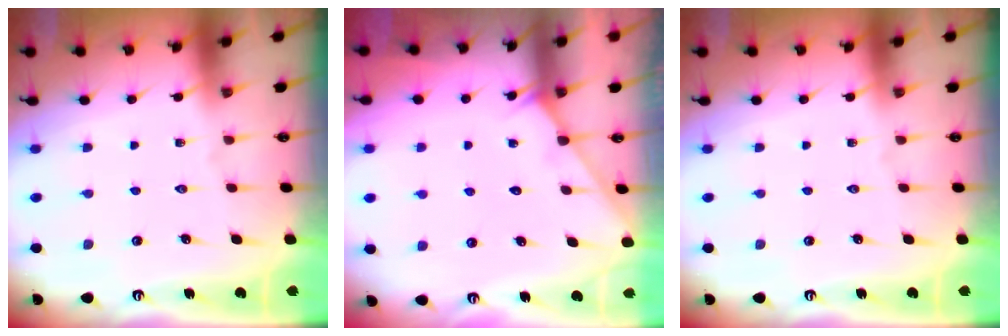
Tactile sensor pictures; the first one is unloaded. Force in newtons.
{"total": 2.7, "press": 2.7, "slide": 0.2}
{"total": 0.0}